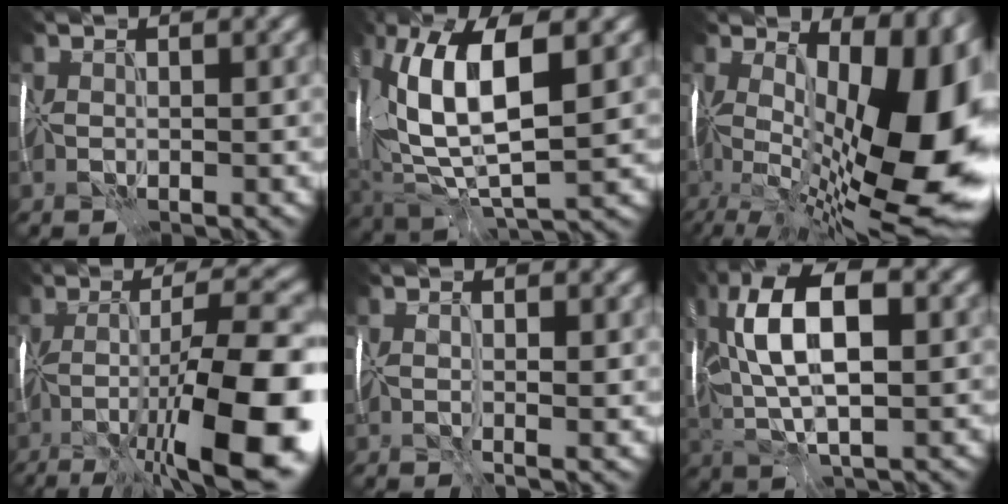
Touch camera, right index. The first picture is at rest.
{"total": 12.4, "force": [2.8, 5.0, 11.0], "torque": [-0.220, 0.010, 0.052]}
{"total": 17.9, "force": [-1.0, 8.6, 15.7], "torque": [-0.231, -0.023, 0.004]}
{"total": 14.1, "force": [-4.8, 2.7, 13.0], "torque": [-0.215, -0.004, -0.075]}
{"total": 2.8, "force": [0.3, 1.0, 2.6], "torque": [-0.036, -0.007, 0.008]}
{"total": 11.1, "force": [1.8, 4.6, 10.0], "torque": [-0.192, 0.015, 0.026]}